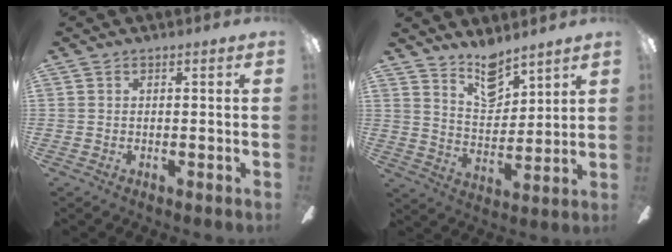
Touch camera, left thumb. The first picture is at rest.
{"total": 10.3, "force": [8.5, 4.1, 4.1], "torque": [-0.060, -0.053, 0.153]}